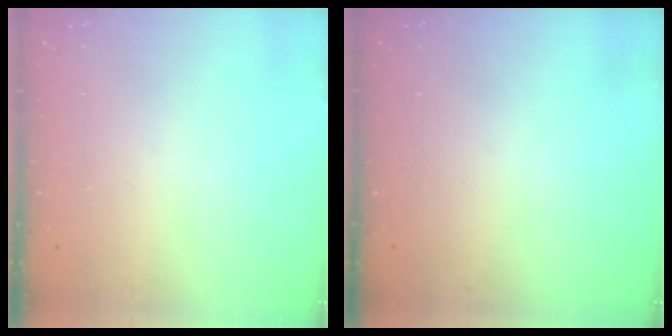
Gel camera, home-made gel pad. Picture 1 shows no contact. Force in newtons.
{"total": 0.0}